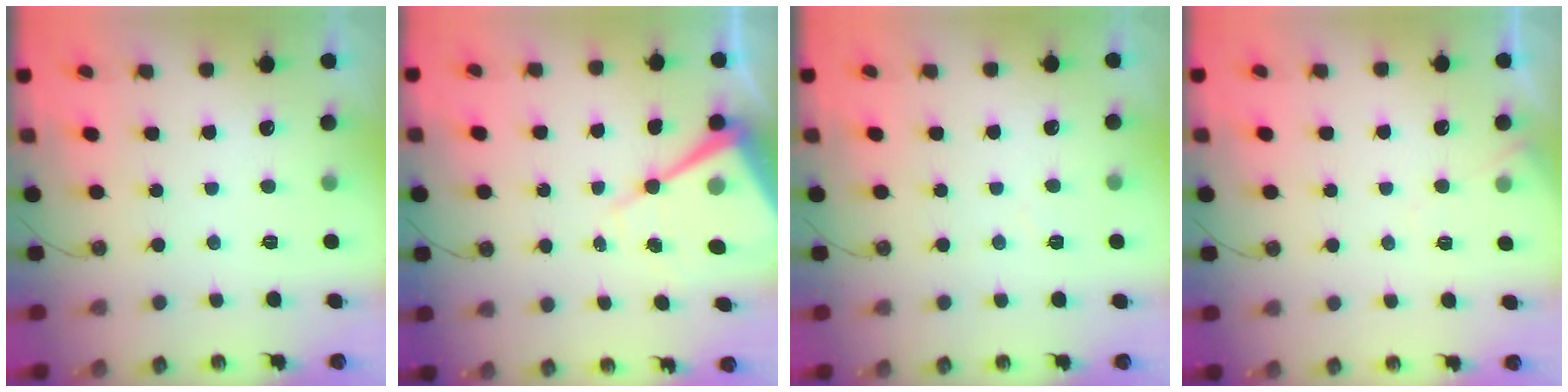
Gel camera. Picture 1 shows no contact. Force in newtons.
{"total": 12.4, "press": 12.3, "slide": 0.8}
{"total": 4.8, "press": 4.8, "slide": 0.7}
{"total": 5.0, "press": 4.9, "slide": 0.6}